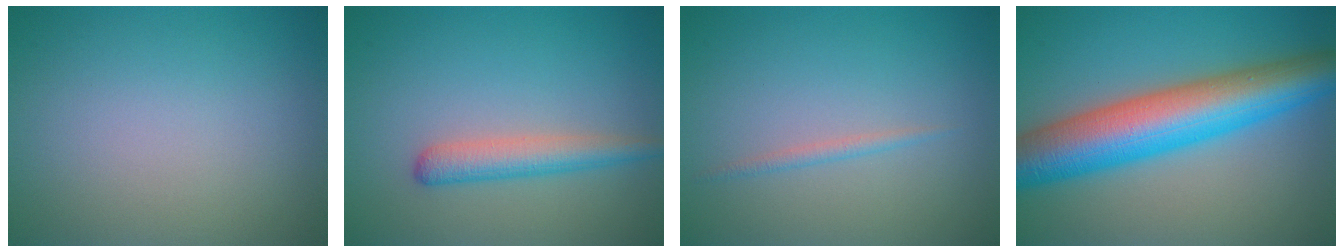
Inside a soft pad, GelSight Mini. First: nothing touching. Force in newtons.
{"total": 2.9, "press": 2.9, "slide": 0.1}
{"total": 0.8, "press": 0.8, "slide": 0.0}
{"total": 10.9, "press": 10.9, "slide": 0.1}